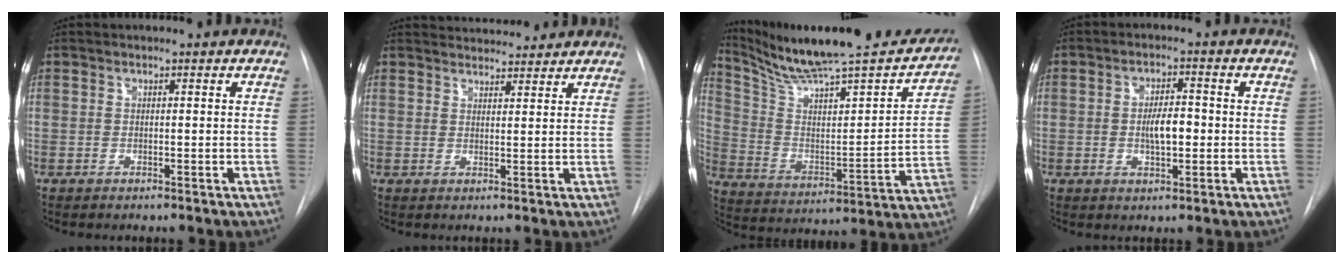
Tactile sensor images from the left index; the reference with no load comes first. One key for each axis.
{"total": 6.4, "fx": 6.2, "fy": 1.1, "fz": 1.1, "tx": -0.018, "ty": 0.022, "tz": 0.084}
{"total": 25.4, "fx": 22.8, "fy": 2.6, "fz": 10.9, "tx": -0.176, "ty": -0.042, "tz": 0.338}
{"total": 4.8, "fx": -0.4, "fy": 1.8, "fz": 4.5, "tx": -0.077, "ty": 0.003, "tz": -0.005}